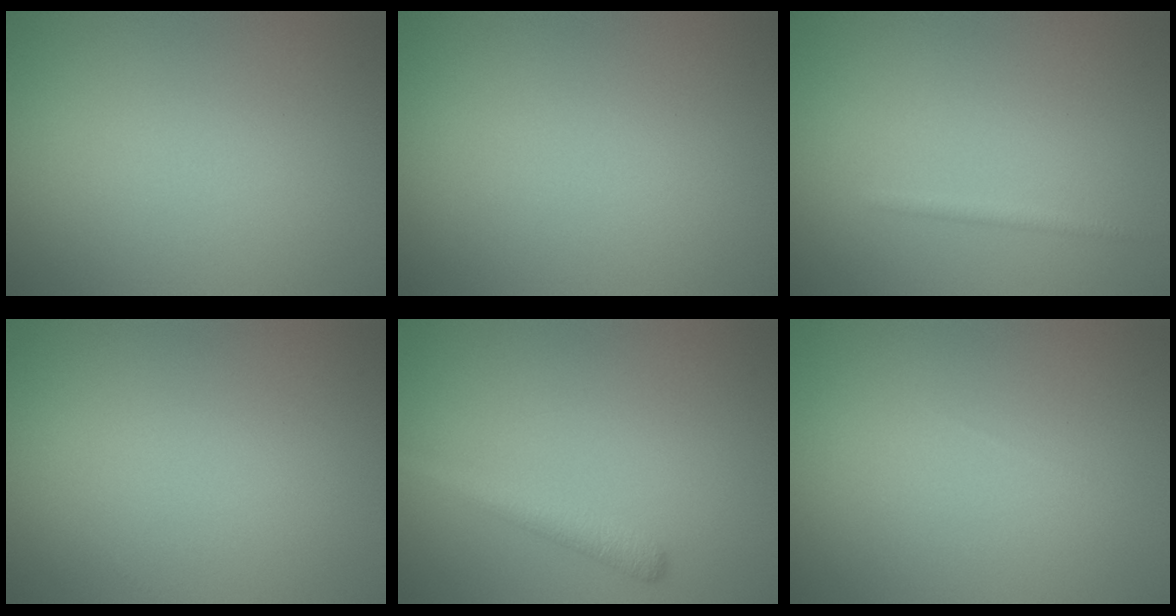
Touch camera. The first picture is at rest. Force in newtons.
{"total": 0.0}
{"total": 1.0, "press": 1.0, "slide": 0.0}
{"total": 0.0}
{"total": 2.6, "press": 2.6, "slide": 0.0}
{"total": 0.0}